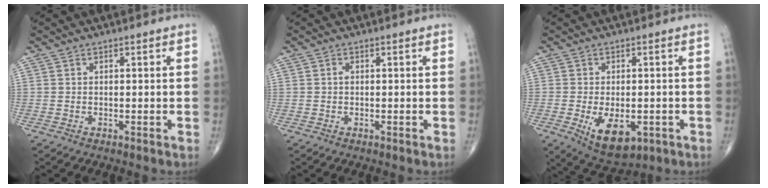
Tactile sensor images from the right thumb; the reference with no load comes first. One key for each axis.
{"total": 0.7, "fx": 0.0, "fy": 0.5, "fz": 0.5, "tx": -0.008, "ty": 0.001, "tz": -0.001}
{"total": 9.3, "fx": -2.9, "fy": 5.1, "fz": 7.3, "tx": -0.104, "ty": -0.007, "tz": -0.030}